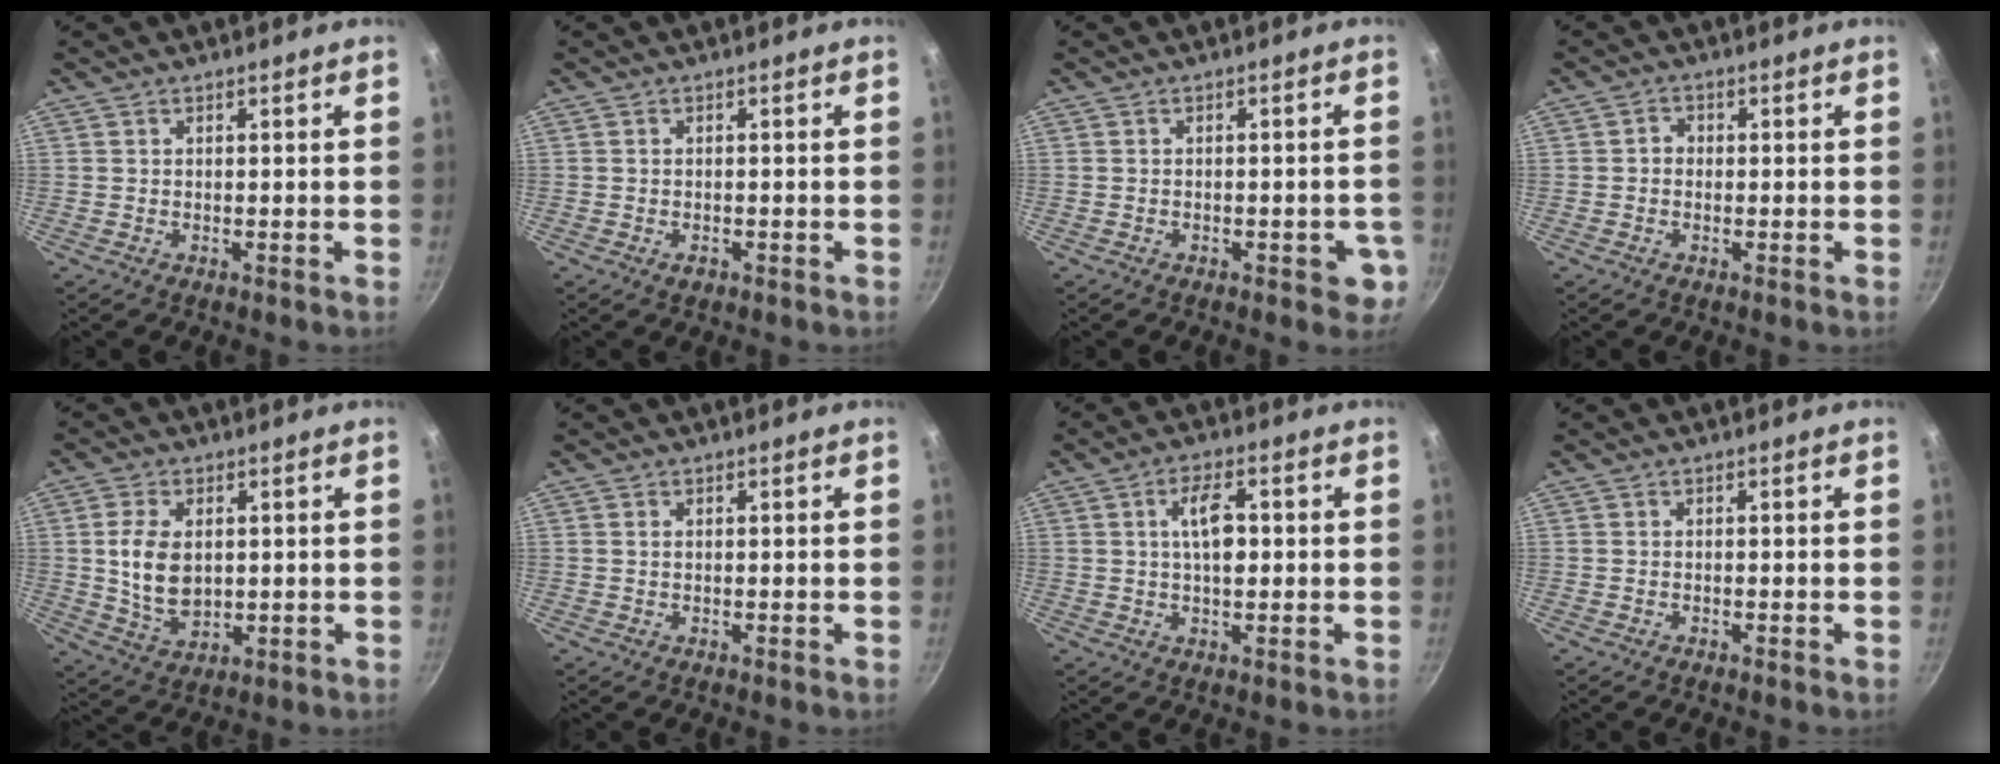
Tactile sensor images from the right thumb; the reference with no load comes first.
{"total": 1.2, "force": [-0.6, 0.8, 0.6], "torque": [-0.010, 0.001, -0.007]}
{"total": 4.6, "force": [-1.7, 2.3, 3.6], "torque": [-0.024, 0.013, -0.017]}
{"total": 1.7, "force": [-0.3, 1.5, 0.8], "torque": [-0.009, 0.007, -0.009]}
{"total": 9.5, "force": [1.1, 6.1, 7.2], "torque": [-0.128, -0.012, 0.032]}
{"total": 0.6, "force": [0.2, 0.4, 0.4], "torque": [-0.009, 0.002, 0.003]}
{"total": 6.6, "force": [0.8, 2.9, 5.8], "torque": [-0.095, 0.009, 0.010]}
{"total": 0.0}